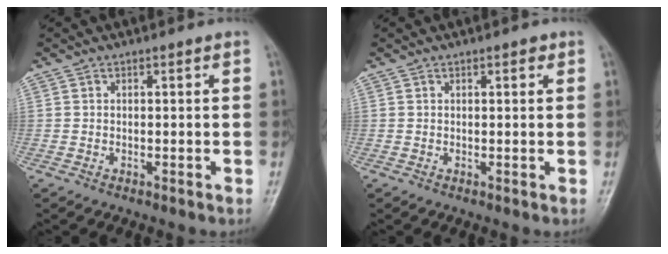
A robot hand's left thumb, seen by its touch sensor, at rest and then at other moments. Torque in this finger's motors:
{"motor_torque": [-0.41, 0.11, -0.51, -0.03, 0.02]}